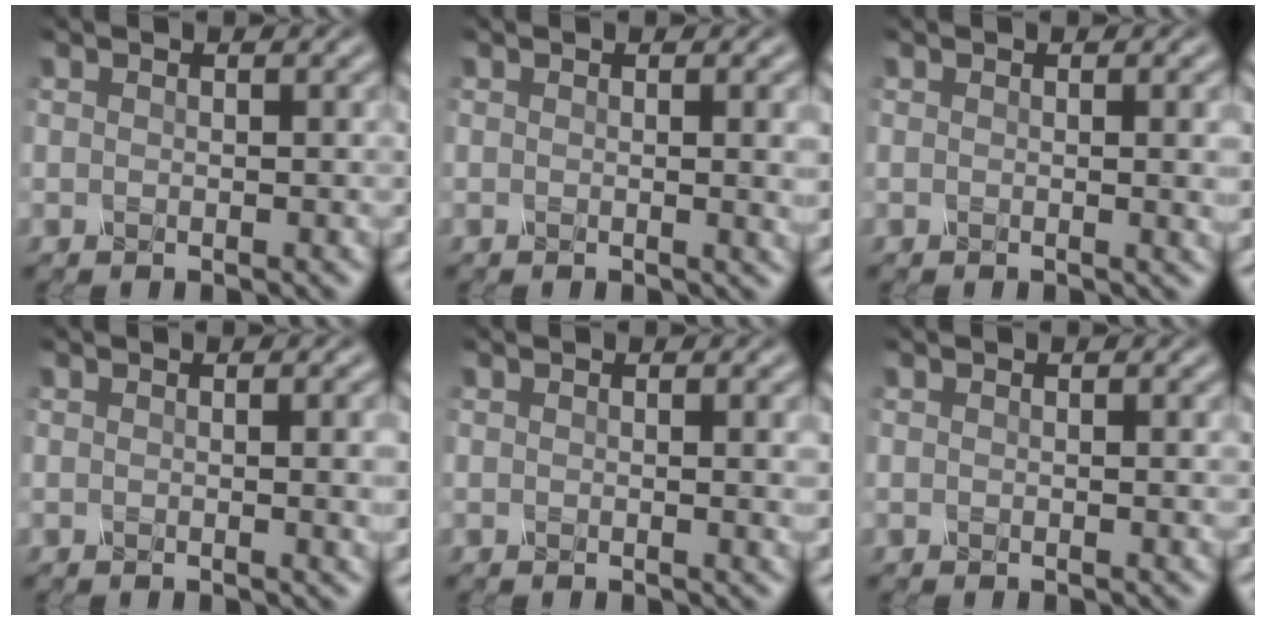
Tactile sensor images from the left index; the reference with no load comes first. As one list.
[{"total": 3.4, "force": [0.3, 1.2, 3.2], "torque": [-0.026, 0.003, 0.003]}, {"total": 3.1, "force": [0.3, 1.1, 2.9], "torque": [-0.022, 0.003, 0.001]}, {"total": 3.3, "force": [0.2, 1.2, 3.1], "torque": [-0.024, 0.006, 0.000]}, {"total": 2.2, "force": [0.3, 0.8, 2.0], "torque": [-0.015, 0.002, 0.000]}, {"total": 0.6, "force": [0.0, 0.3, 0.5], "torque": [0.000, 0.001, -0.002]}]